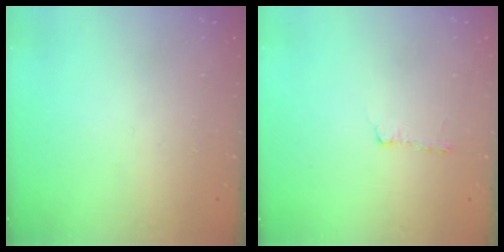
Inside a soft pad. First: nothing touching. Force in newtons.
{"total": 2.4, "press": 2.3, "slide": 0.4}